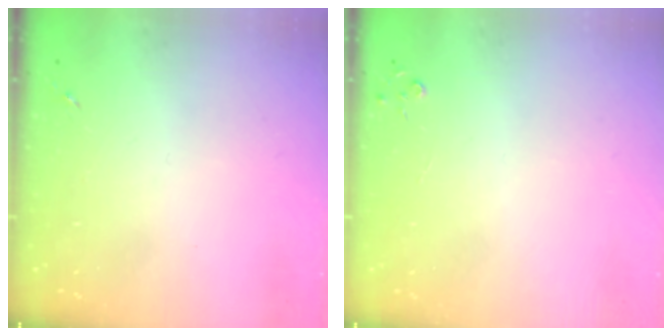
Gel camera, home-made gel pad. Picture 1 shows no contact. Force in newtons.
{"total": 2.7, "press": 2.7, "slide": 0.3}